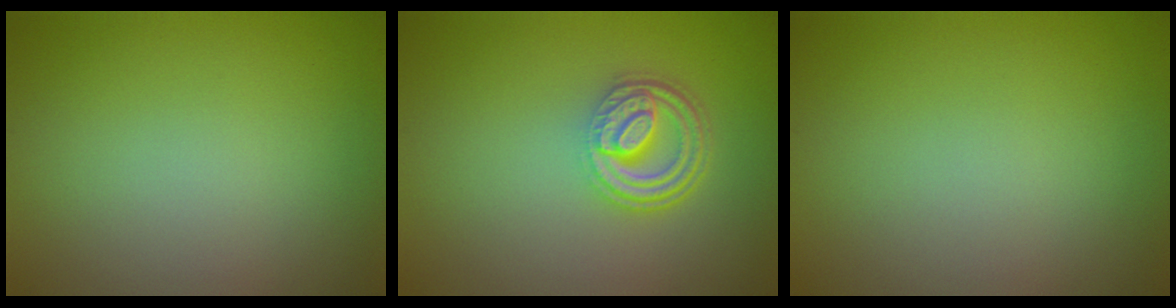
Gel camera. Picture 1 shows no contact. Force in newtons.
{"total": 4.5, "press": 3.3, "slide": 3.0}
{"total": 0.0}